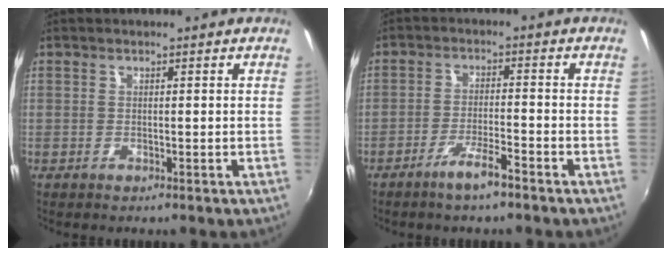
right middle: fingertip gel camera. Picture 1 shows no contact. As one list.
[{"total": 4.9, "force": [-3.6, 0.2, 3.3], "torque": [-0.075, -0.003, -0.065]}]